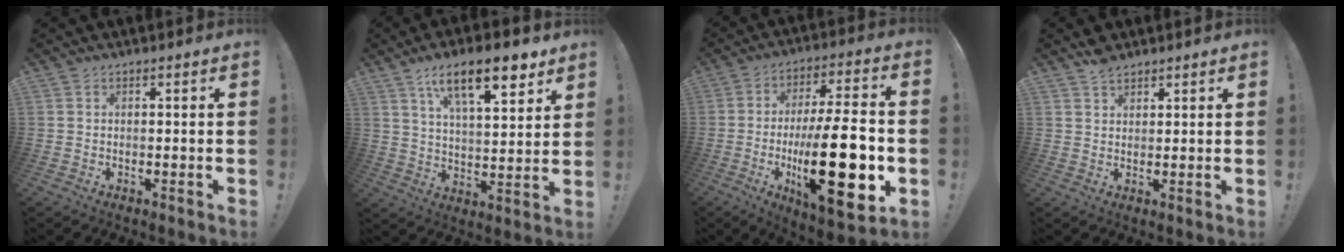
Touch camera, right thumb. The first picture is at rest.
{"total": 16.2, "force": [9.2, 5.5, 12.1], "torque": [-0.191, -0.036, 0.148]}
{"total": 26.7, "force": [-5.0, 8.8, 24.7], "torque": [-0.407, 0.008, -0.074]}
{"total": 3.5, "force": [3.0, 1.6, 0.9], "torque": [-0.013, -0.017, 0.055]}